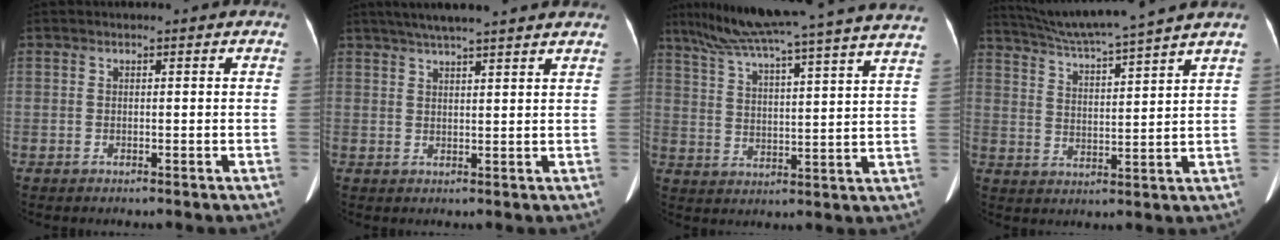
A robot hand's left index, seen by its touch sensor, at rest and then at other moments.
{"total": 15.0, "force": [12.9, 0.7, 7.6], "torque": [-0.122, 0.035, 0.170]}
{"total": 27.0, "force": [23.4, -0.9, 13.5], "torque": [-0.226, -0.016, 0.316]}
{"total": 14.8, "force": [13.1, -1.9, 6.6], "torque": [-0.121, -0.002, 0.201]}